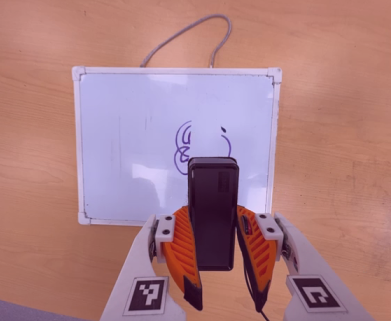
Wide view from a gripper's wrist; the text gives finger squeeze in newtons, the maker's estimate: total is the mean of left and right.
{"total": 8.3, "left": 5.7, "right": 10.9}